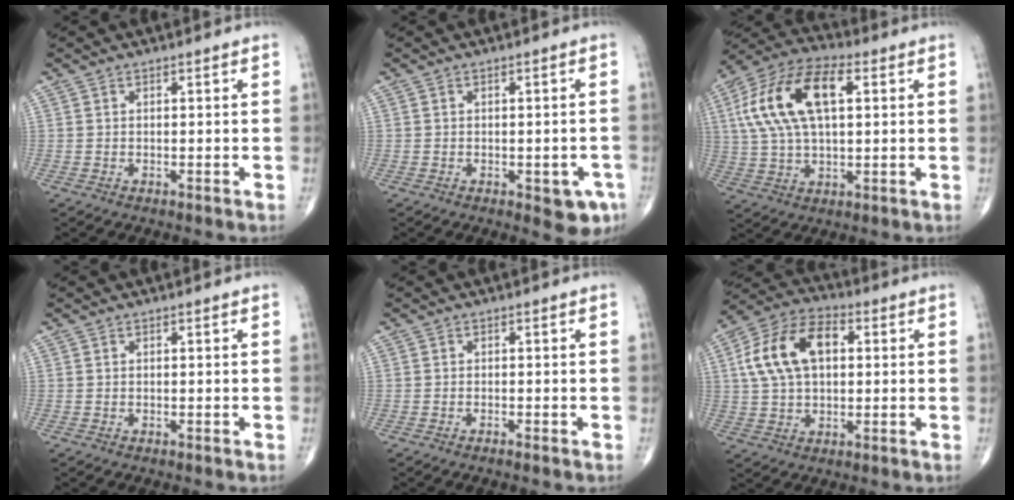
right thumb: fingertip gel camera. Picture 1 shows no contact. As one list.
[{"total": 5.2, "force": [-2.1, 2.3, 4.2], "torque": [-0.028, 0.002, -0.020]}, {"total": 17.7, "force": [4.3, 8.7, 14.8], "torque": [-0.293, 0.022, 0.074]}, {"total": 0.0}, {"total": 0.8, "force": [-0.6, 0.0, 0.5], "torque": [-0.013, 0.000, -0.009]}, {"total": 14.5, "force": [2.8, 8.8, 11.1], "torque": [-0.206, 0.023, 0.045]}]